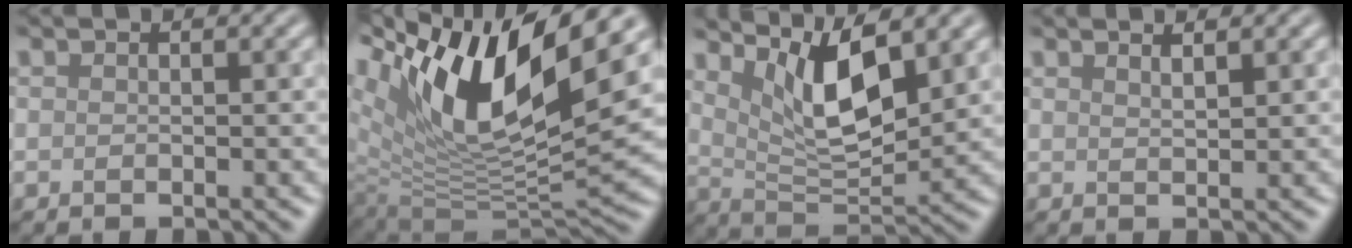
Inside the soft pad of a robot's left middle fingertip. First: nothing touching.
{"total": 15.1, "force": [6.4, 6.1, 12.2], "torque": [-0.232, 0.003, 0.114]}
{"total": 7.1, "force": [3.6, 2.2, 5.7], "torque": [-0.102, -0.013, 0.068]}
{"total": 1.3, "force": [1.1, 0.4, 0.7], "torque": [-0.005, 0.004, 0.013]}